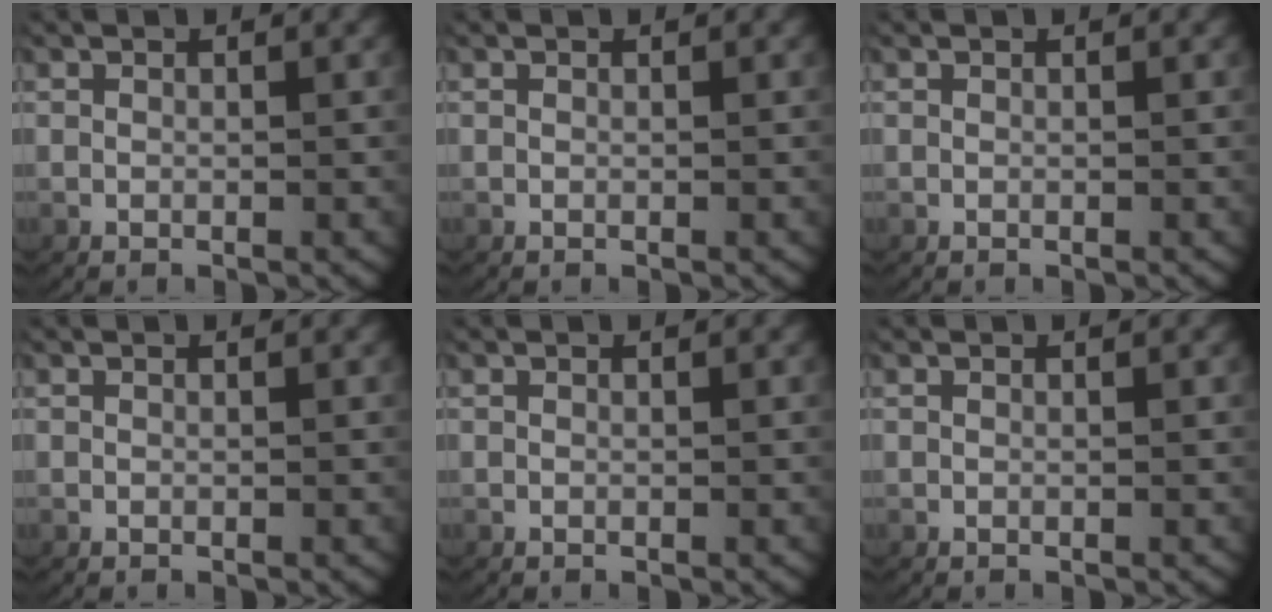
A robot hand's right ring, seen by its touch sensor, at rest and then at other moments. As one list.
[{"total": 0.0}, {"total": 0.0}, {"total": 0.0}, {"total": 0.0}, {"total": 0.0}]